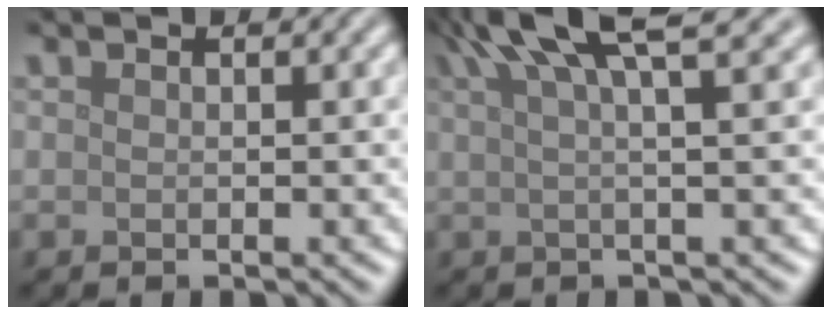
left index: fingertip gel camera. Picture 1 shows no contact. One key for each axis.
{"total": 7.4, "fx": 4.4, "fy": 1.5, "fz": 5.7, "tx": -0.071, "ty": 0.028, "tz": 0.054}